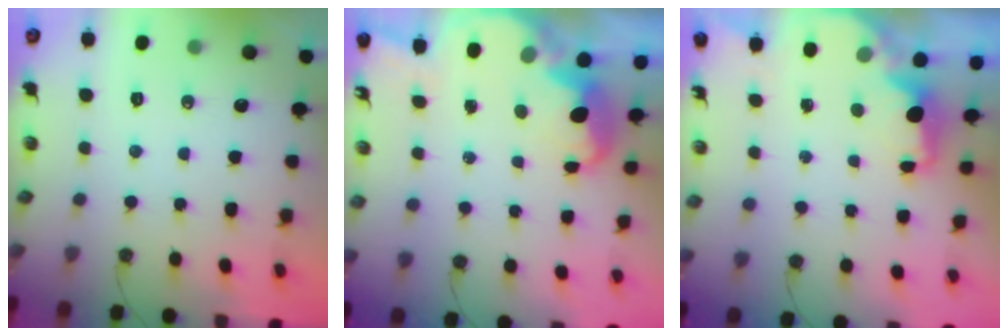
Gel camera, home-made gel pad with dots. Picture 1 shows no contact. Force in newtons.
{"total": 6.6, "press": 6.6, "slide": 0.5}
{"total": 2.2, "press": 2.1, "slide": 0.8}